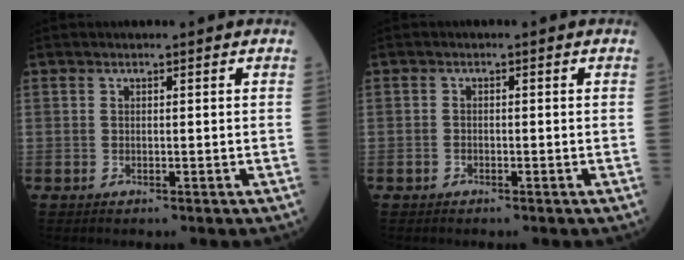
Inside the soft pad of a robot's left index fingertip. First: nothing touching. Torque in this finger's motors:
{"motor_torque": [-0.11, -0.43, -0.02, -0.01]}